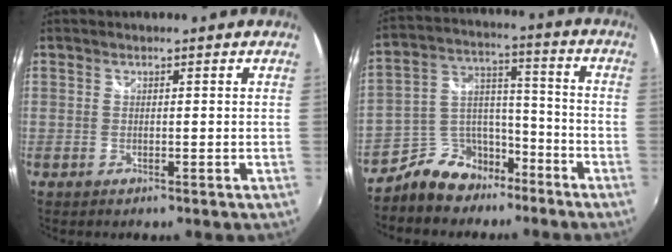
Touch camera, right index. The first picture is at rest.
{"total": 10.7, "force": [-7.5, 6.6, 3.6], "torque": [-0.072, 0.047, -0.123]}